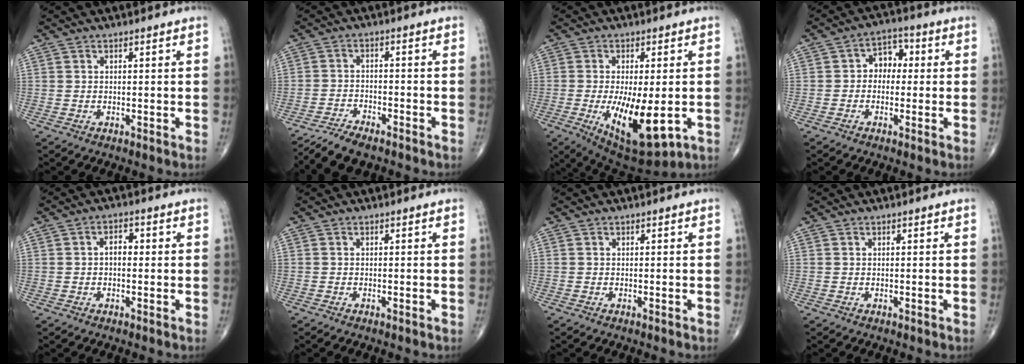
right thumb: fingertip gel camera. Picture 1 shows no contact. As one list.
[{"total": 6.4, "force": [-5.5, 1.8, 2.8], "torque": [-0.057, 0.018, -0.103]}, {"total": 14.3, "force": [-3.4, 5.5, 12.8], "torque": [-0.209, -0.021, -0.034]}, {"total": 5.6, "force": [0.0, 4.4, 3.5], "torque": [-0.023, 0.024, -0.013]}, {"total": 2.6, "force": [0.0, 1.6, 2.0], "torque": [-0.022, 0.012, -0.006]}, {"total": 0.0}, {"total": 0.0}, {"total": 0.0}]